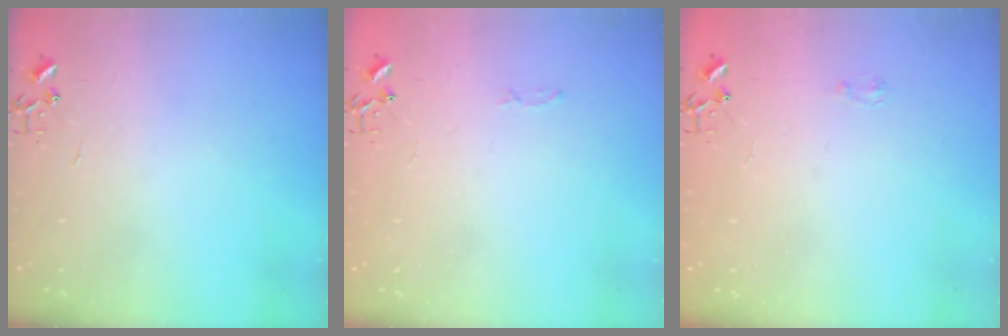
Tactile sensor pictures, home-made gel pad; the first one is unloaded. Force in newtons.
{"total": 2.8, "press": 2.8, "slide": 0.4}
{"total": 4.1, "press": 4.0, "slide": 0.7}